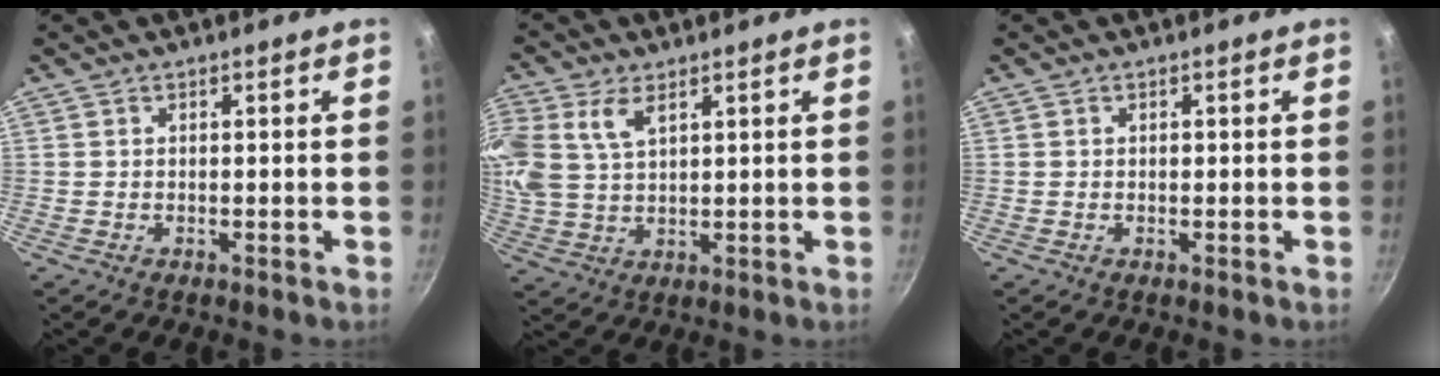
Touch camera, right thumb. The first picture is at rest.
{"total": 12.8, "force": [5.3, 7.6, 8.8], "torque": [-0.226, -0.001, 0.108]}
{"total": 0.0}